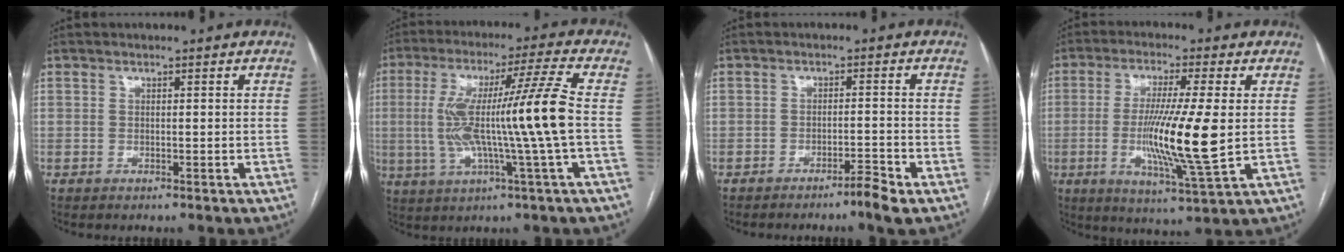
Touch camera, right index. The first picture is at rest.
{"total": 14.3, "force": [-0.8, -1.5, 14.1], "torque": [-0.271, 0.011, -0.016]}
{"total": 3.0, "force": [-2.2, -0.4, 2.0], "torque": [-0.031, -0.003, -0.039]}
{"total": 13.0, "force": [-0.9, -0.2, 12.9], "torque": [-0.248, -0.025, -0.018]}